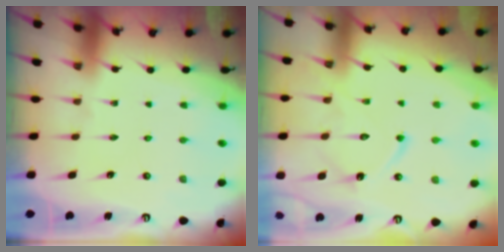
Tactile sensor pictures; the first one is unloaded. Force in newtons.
{"total": 12.5, "press": 12.4, "slide": 1.1}